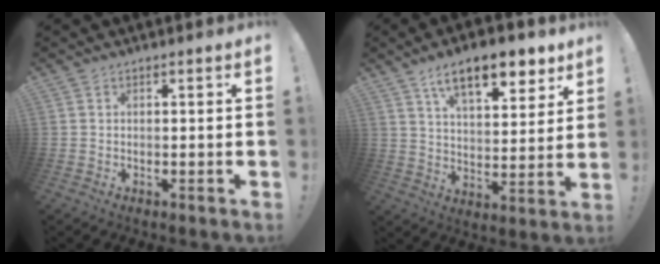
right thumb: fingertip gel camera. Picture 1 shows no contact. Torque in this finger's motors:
{"motor_torque": [0.38, 1.41, 0.15, 0.26, 0.22]}